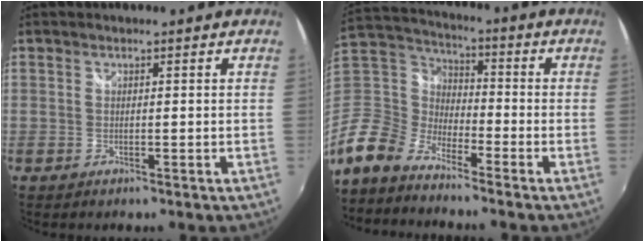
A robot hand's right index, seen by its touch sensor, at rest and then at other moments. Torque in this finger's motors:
{"motor_torque": [-0.85, -0.49, -1.06, -0.21]}